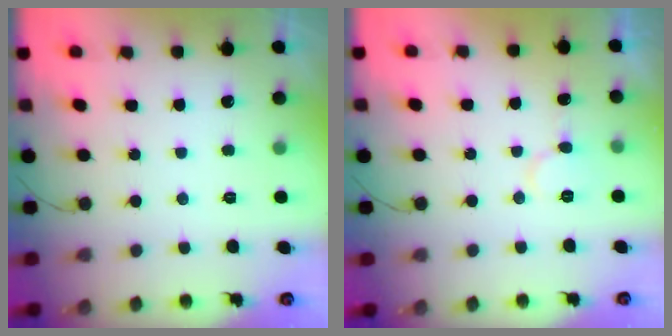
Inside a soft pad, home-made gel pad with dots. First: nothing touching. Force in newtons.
{"total": 7.0, "press": 7.0, "slide": 0.6}